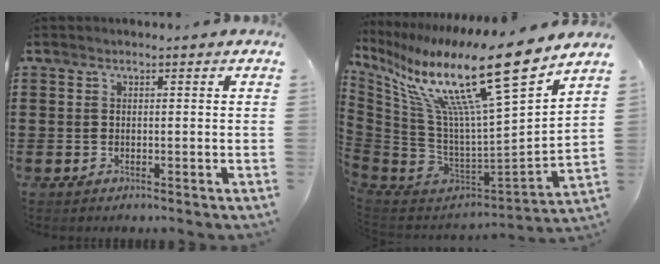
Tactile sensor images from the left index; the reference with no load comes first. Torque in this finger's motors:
{"motor_torque": [2.14, 0.00, 1.05, 0.21]}